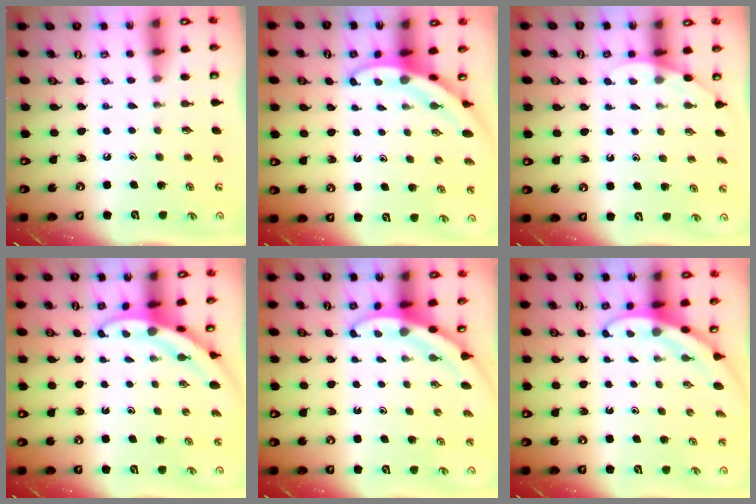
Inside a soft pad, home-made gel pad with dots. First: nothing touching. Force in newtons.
{"total": 4.0, "press": 4.0, "slide": 0.2}
{"total": 2.6, "press": 2.6, "slide": 0.2}
{"total": 3.1, "press": 3.1, "slide": 0.2}
{"total": 3.5, "press": 3.5, "slide": 0.2}
{"total": 3.0, "press": 3.0, "slide": 0.1}